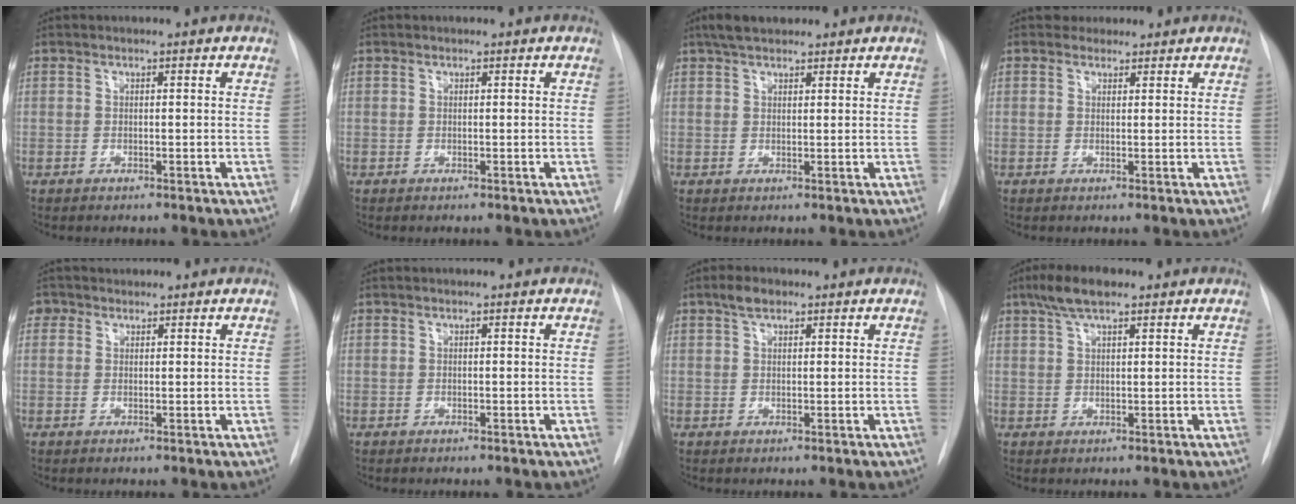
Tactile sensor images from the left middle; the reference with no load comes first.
{"total": 0.0}
{"total": 4.5, "force": [3.5, 1.8, 2.2], "torque": [-0.044, 0.019, 0.060]}
{"total": 2.0, "force": [1.6, 1.1, -0.2], "torque": [0.007, 0.010, 0.021]}
{"total": 2.3, "force": [1.3, 1.9, 0.2], "torque": [0.003, 0.014, 0.019]}
{"total": 0.0}
{"total": 2.3, "force": [1.5, 1.1, 1.4], "torque": [-0.028, 0.009, 0.028]}
{"total": 5.3, "force": [3.6, 1.3, 3.7], "torque": [-0.079, 0.016, 0.064]}